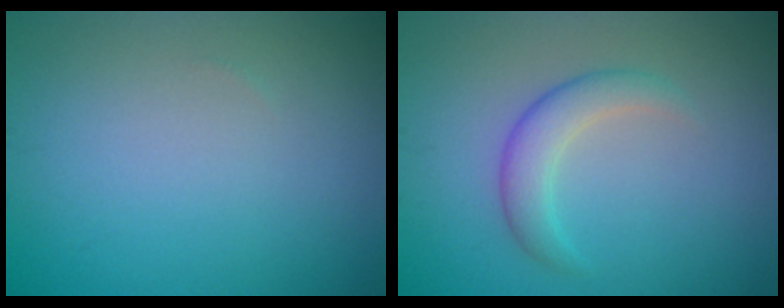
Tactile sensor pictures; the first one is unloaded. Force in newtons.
{"total": 2.5, "press": 2.5, "slide": 0.1}